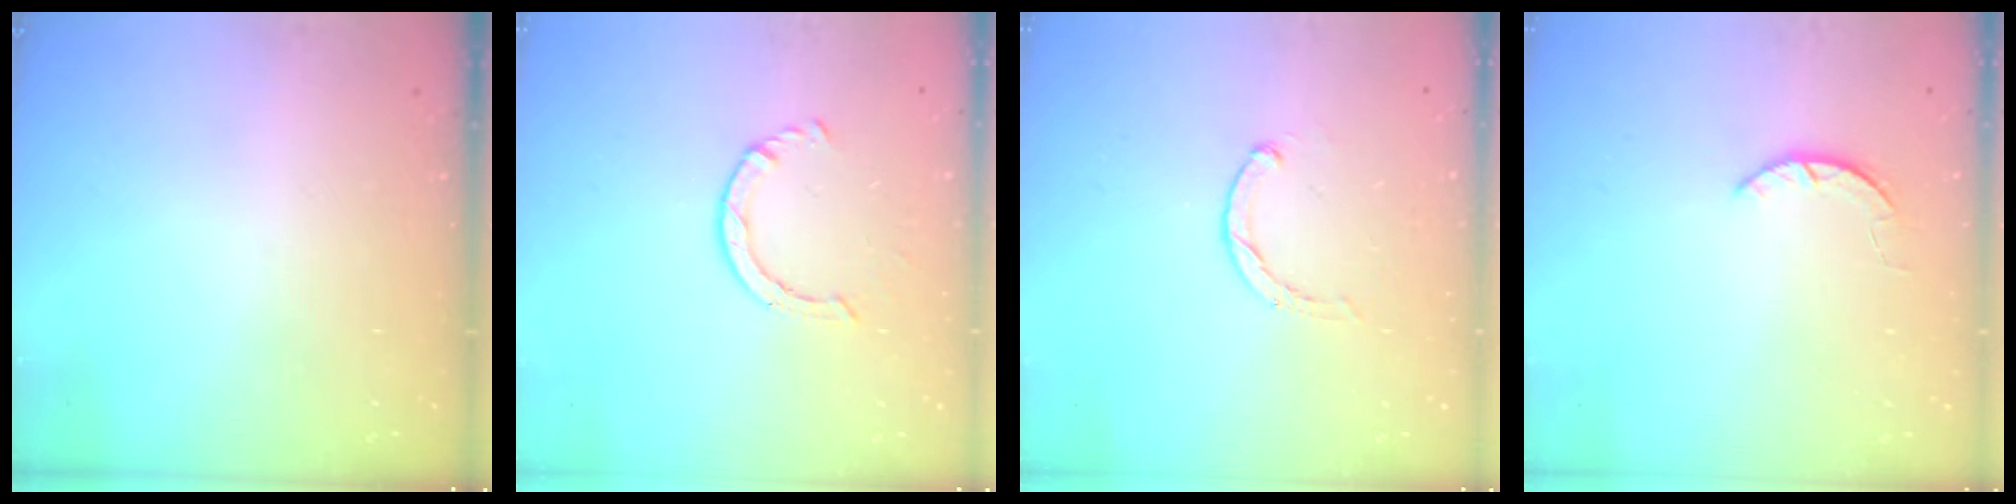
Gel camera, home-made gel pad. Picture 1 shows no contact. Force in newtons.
{"total": 2.2, "press": 2.2, "slide": 0.4}
{"total": 0.6, "press": 0.6, "slide": 0.2}
{"total": 1.6, "press": 1.6, "slide": 0.3}